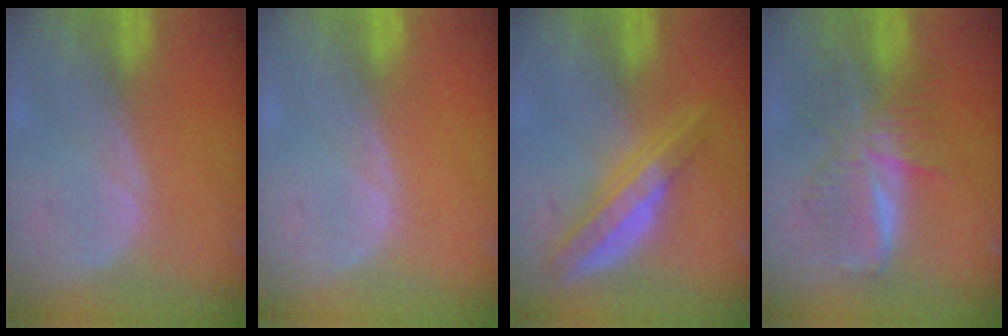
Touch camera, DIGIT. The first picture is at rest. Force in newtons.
{"total": 0.0}
{"total": 6.4, "press": 5.6, "slide": 3.1}
{"total": 7.2, "press": 7.2, "slide": 0.2}